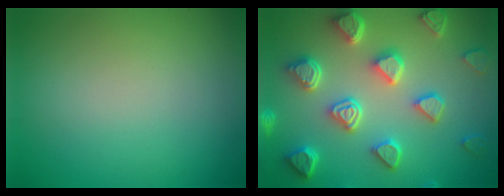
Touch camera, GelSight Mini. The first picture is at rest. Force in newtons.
{"total": 7.0, "press": 5.5, "slide": 4.3}